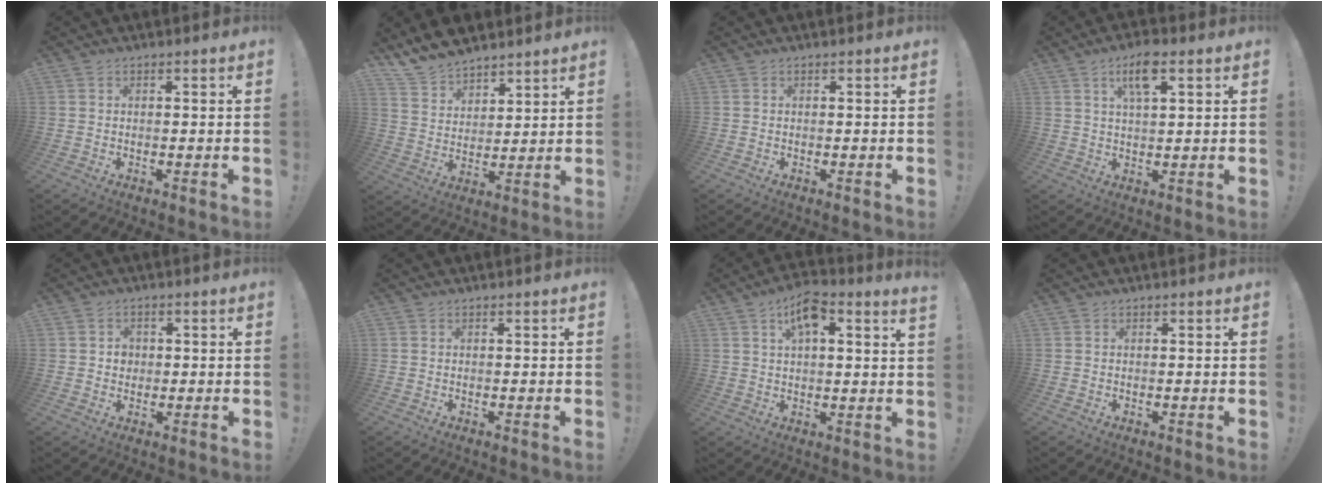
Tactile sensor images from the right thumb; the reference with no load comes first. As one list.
[{"total": 10.2, "force": [9.1, 4.2, 1.4], "torque": [-0.040, -0.073, 0.180]}, {"total": 0.0}, {"total": 8.1, "force": [3.9, 2.7, 6.5], "torque": [-0.108, -0.003, 0.063]}, {"total": 3.2, "force": [0.3, 2.9, 1.2], "torque": [-0.009, -0.002, 0.002]}, {"total": 0.0}, {"total": 7.7, "force": [4.1, 2.5, 6.0], "torque": [-0.097, -0.011, 0.069]}, {"total": 0.0}]